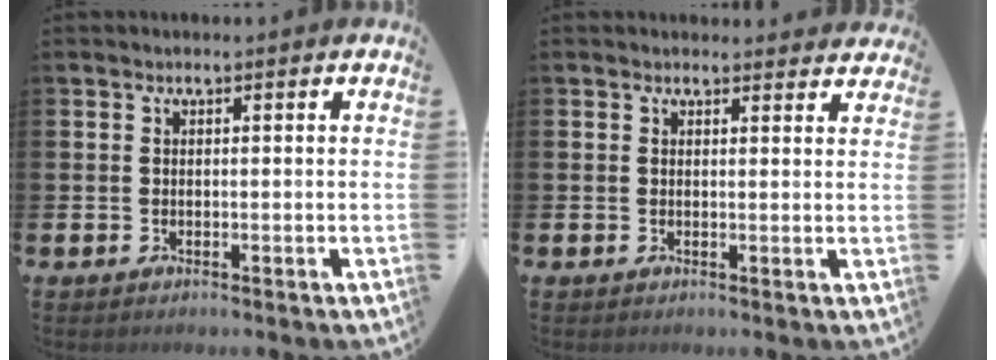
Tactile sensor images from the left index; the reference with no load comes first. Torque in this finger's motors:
{"motor_torque": [1.06, -1.08, 0.14, 0.01]}